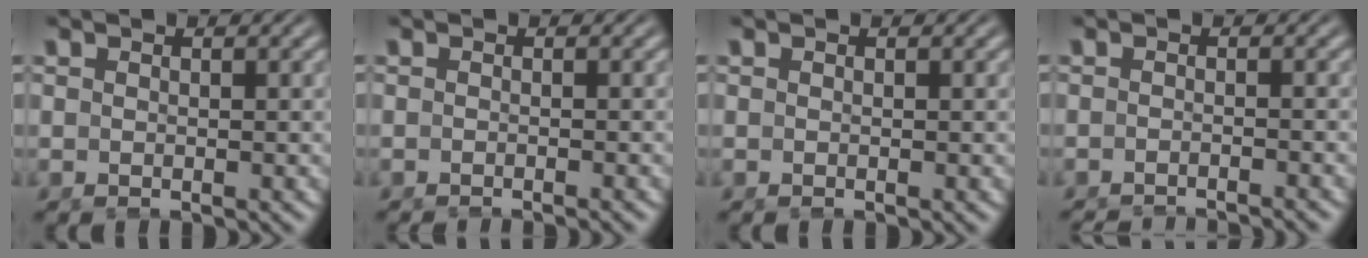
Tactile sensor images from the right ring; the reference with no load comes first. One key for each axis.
{"total": 1.3, "fx": -1.2, "fy": -0.4, "fz": 0.2, "tx": -0.002, "ty": -0.006, "tz": -0.015}
{"total": 0.0}
{"total": 3.2, "fx": -3.2, "fy": -0.2, "fz": 0.1, "tx": 0.000, "ty": -0.015, "tz": -0.045}